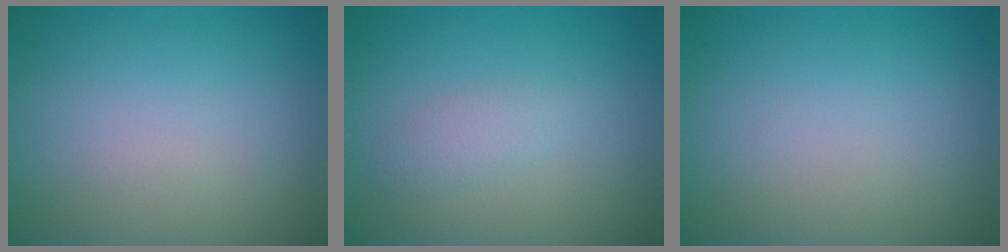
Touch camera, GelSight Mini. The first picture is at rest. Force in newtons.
{"total": 1.6, "press": 1.6, "slide": 0.0}
{"total": 0.0}